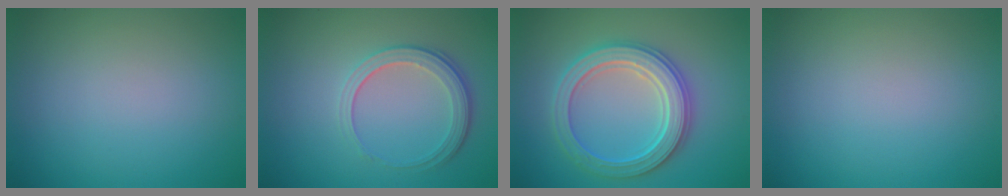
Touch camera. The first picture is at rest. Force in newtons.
{"total": 3.7, "press": 2.7, "slide": 2.5}
{"total": 5.3, "press": 5.2, "slide": 0.9}
{"total": 0.0}